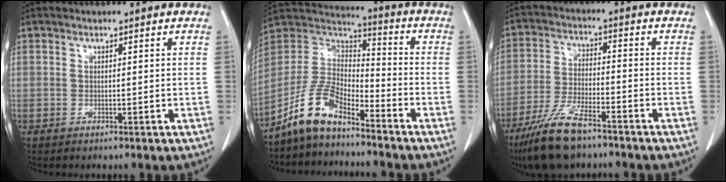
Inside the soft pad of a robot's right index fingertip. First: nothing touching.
{"total": 10.5, "force": [-7.9, 3.8, 5.8], "torque": [-0.135, 0.021, -0.157]}
{"total": 10.8, "force": [-7.8, 2.4, 7.0], "torque": [-0.146, -0.024, -0.143]}